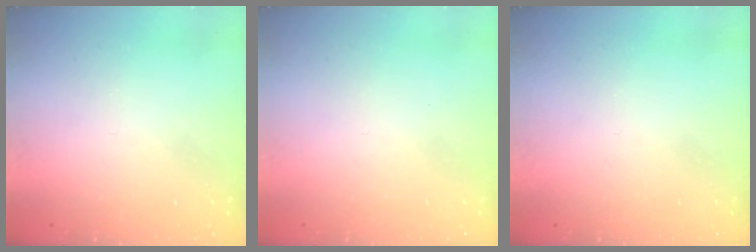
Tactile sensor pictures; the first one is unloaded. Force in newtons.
{"total": 1.6, "press": 1.5, "slide": 0.1}
{"total": 0.0}